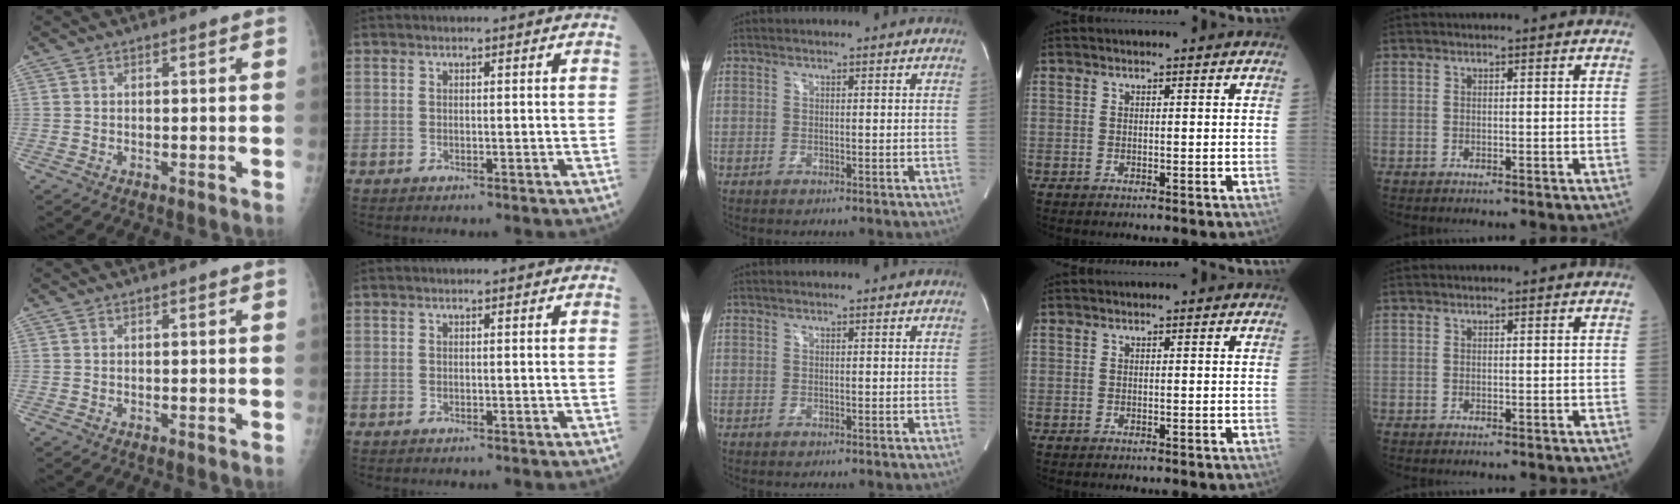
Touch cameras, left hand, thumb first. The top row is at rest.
{}